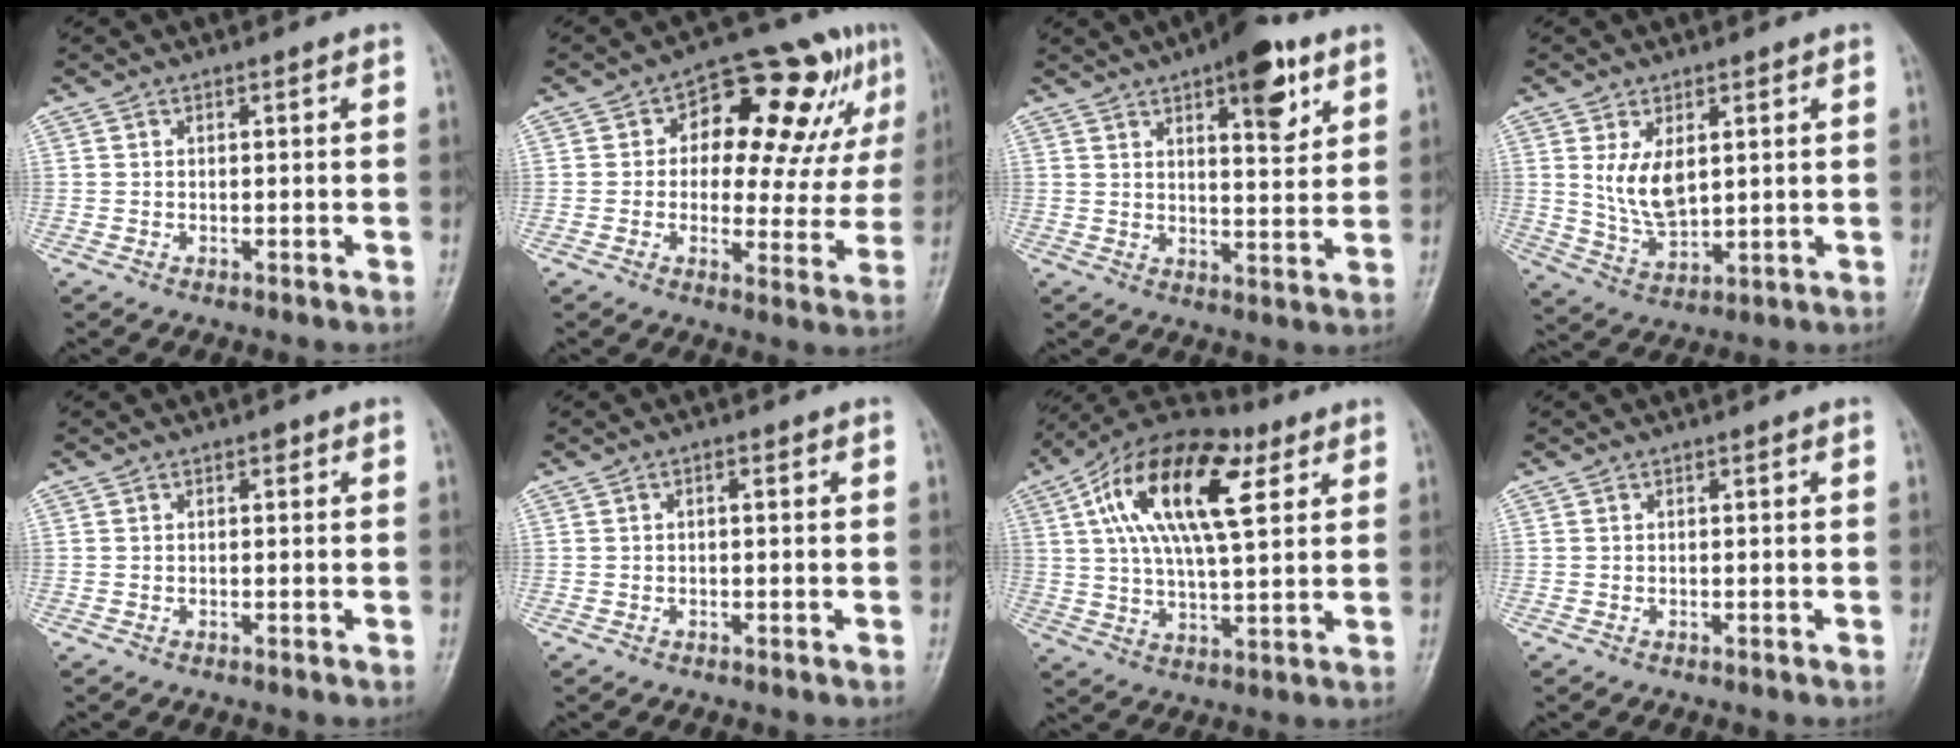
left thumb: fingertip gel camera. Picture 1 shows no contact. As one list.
[{"total": 18.2, "force": [6.7, 9.2, 14.1], "torque": [-0.133, 0.006, 0.087]}, {"total": 11.4, "force": [6.2, 4.2, 8.6], "torque": [-0.094, -0.027, 0.084]}, {"total": 7.7, "force": [2.1, 4.3, 6.0], "torque": [-0.098, -0.018, 0.052]}, {"total": 0.7, "force": [0.3, 0.4, 0.4], "torque": [0.000, 0.001, 0.001]}, {"total": 0.8, "force": [0.1, 0.4, 0.7], "torque": [-0.011, 0.002, 0.000]}, {"total": 20.5, "force": [7.4, 8.9, 17.0], "torque": [-0.286, 0.005, 0.119]}, {"total": 0.0}]